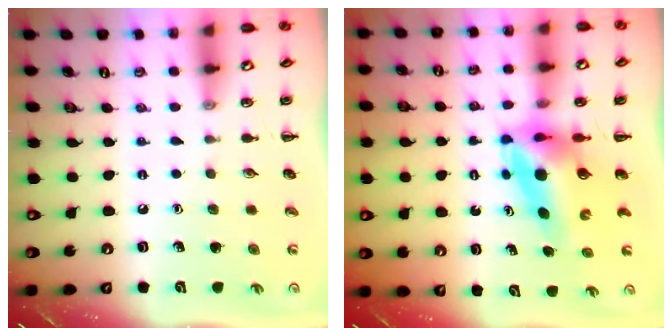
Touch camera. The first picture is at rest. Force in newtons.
{"total": 7.1, "press": 6.7, "slide": 2.5}